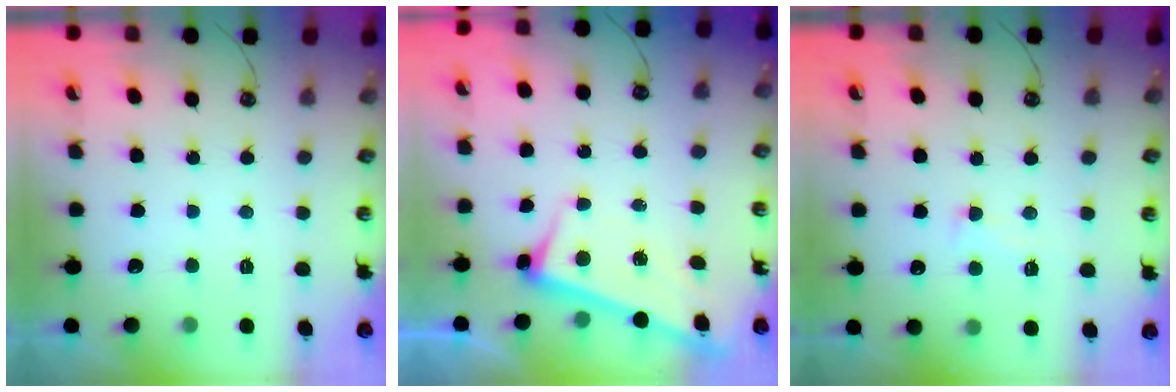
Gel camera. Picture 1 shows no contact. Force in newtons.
{"total": 2.9, "press": 2.9, "slide": 0.4}
{"total": 0.6, "press": 0.3, "slide": 0.5}